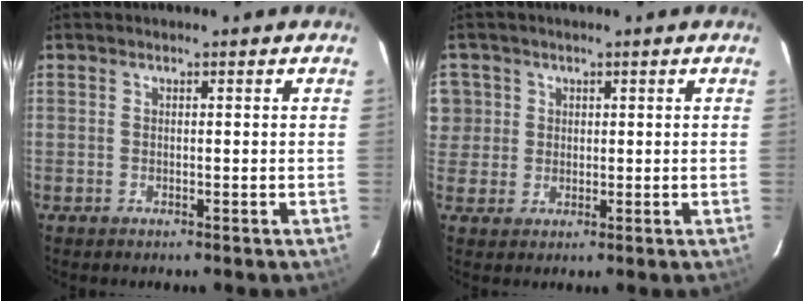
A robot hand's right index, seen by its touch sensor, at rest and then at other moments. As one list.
[{"total": 6.6, "force": [1.5, 6.3, 1.2], "torque": [-0.023, 0.025, 0.033]}]